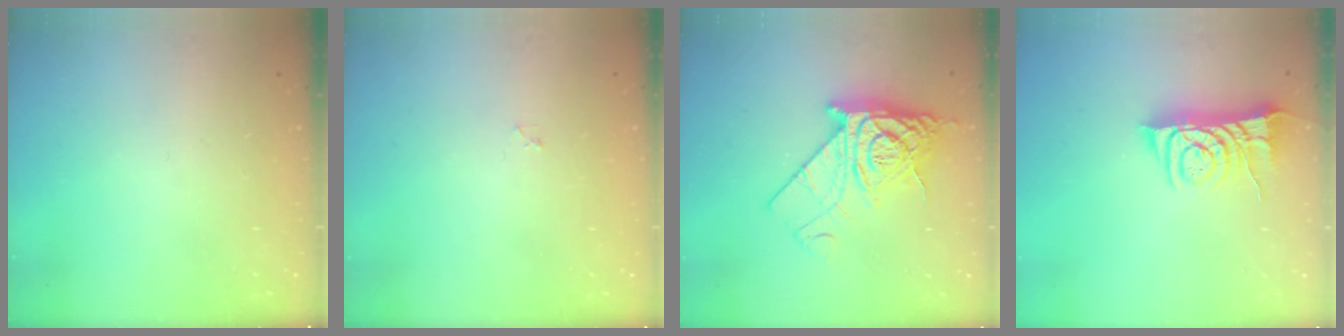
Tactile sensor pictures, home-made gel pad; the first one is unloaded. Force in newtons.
{"total": 2.2, "press": 2.1, "slide": 0.3}
{"total": 12.9, "press": 12.8, "slide": 1.5}
{"total": 7.7, "press": 7.6, "slide": 1.1}